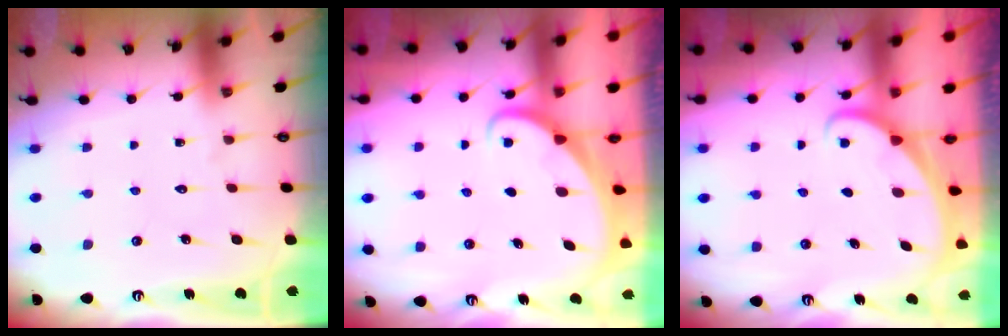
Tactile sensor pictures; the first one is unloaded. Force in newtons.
{"total": 1.7, "press": 1.7, "slide": 0.1}
{"total": 1.2, "press": 1.2, "slide": 0.0}